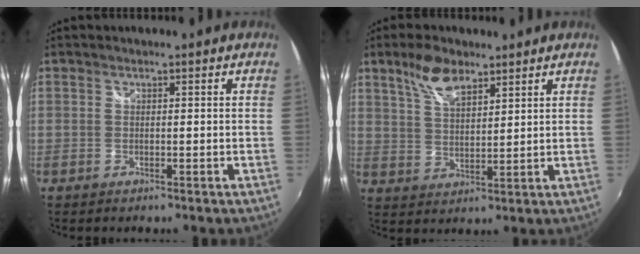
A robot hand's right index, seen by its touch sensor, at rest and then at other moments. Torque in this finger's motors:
{"motor_torque": [0.96, 0.82, 0.15, 0.07]}